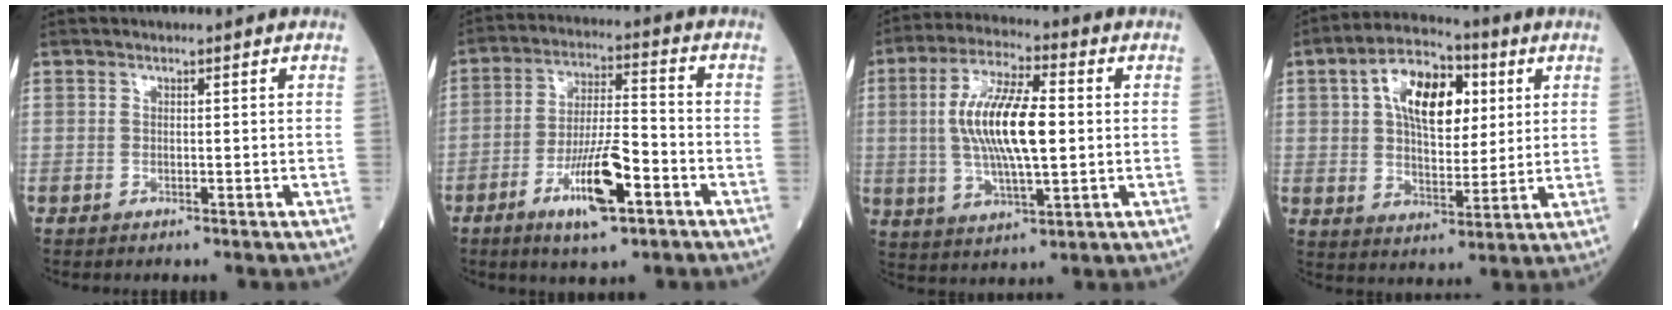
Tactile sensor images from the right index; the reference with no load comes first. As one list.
[{"total": 10.9, "force": [-5.2, 2.1, 9.4], "torque": [-0.175, -0.007, -0.091]}, {"total": 13.5, "force": [0.8, 3.5, 13.0], "torque": [-0.256, 0.008, 0.014]}, {"total": 12.8, "force": [4.0, 6.5, 10.3], "torque": [-0.182, 0.027, 0.066]}]